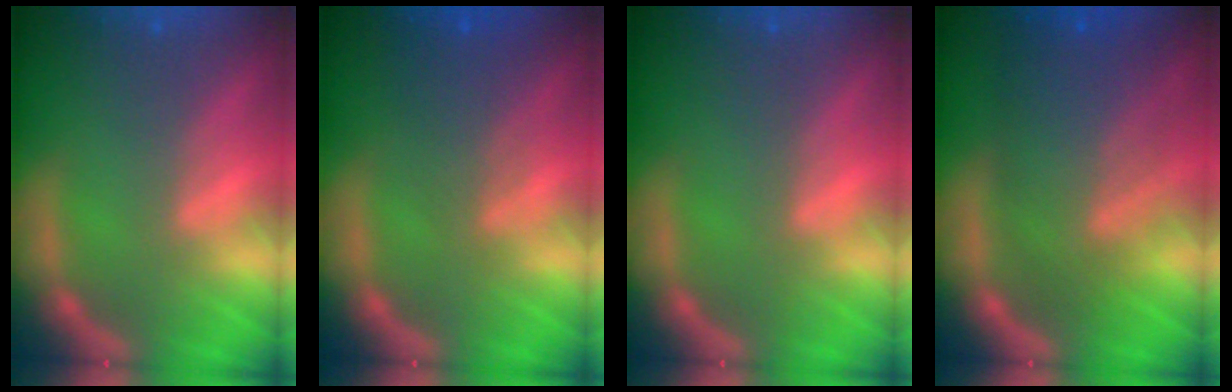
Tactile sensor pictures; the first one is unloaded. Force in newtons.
{"total": 3.6}
{"total": 0.0}
{"total": 8.5}